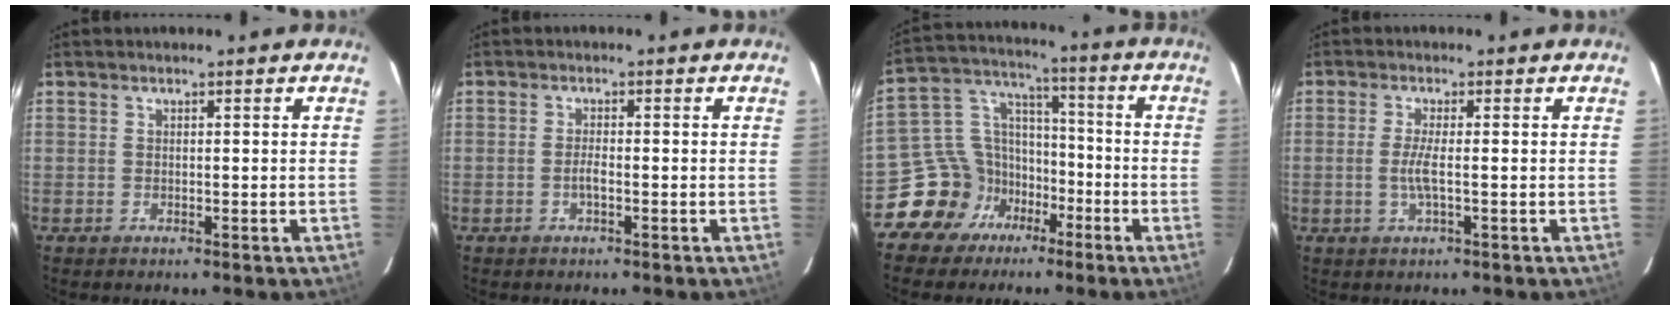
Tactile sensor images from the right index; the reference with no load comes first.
{"total": 1.6, "force": [-0.7, 0.2, 1.4], "torque": [-0.028, 0.002, -0.014]}
{"total": 11.6, "force": [-6.8, 9.1, 2.4], "torque": [-0.057, 0.059, -0.112]}
{"total": 3.3, "force": [-0.7, -0.1, 3.2], "torque": [-0.062, -0.005, -0.014]}